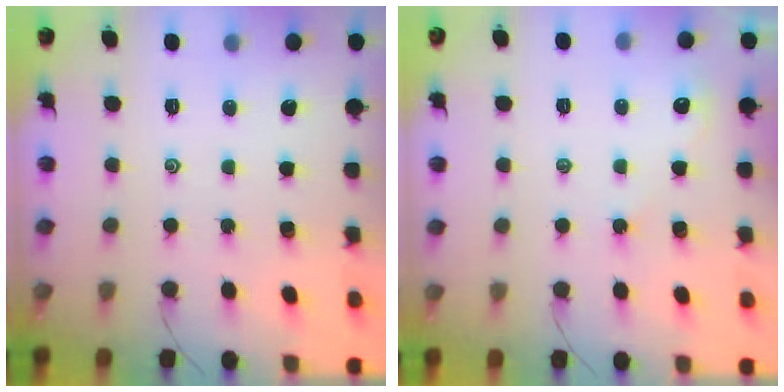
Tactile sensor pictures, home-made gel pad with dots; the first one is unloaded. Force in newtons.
{"total": 2.3, "press": 2.3, "slide": 0.2}